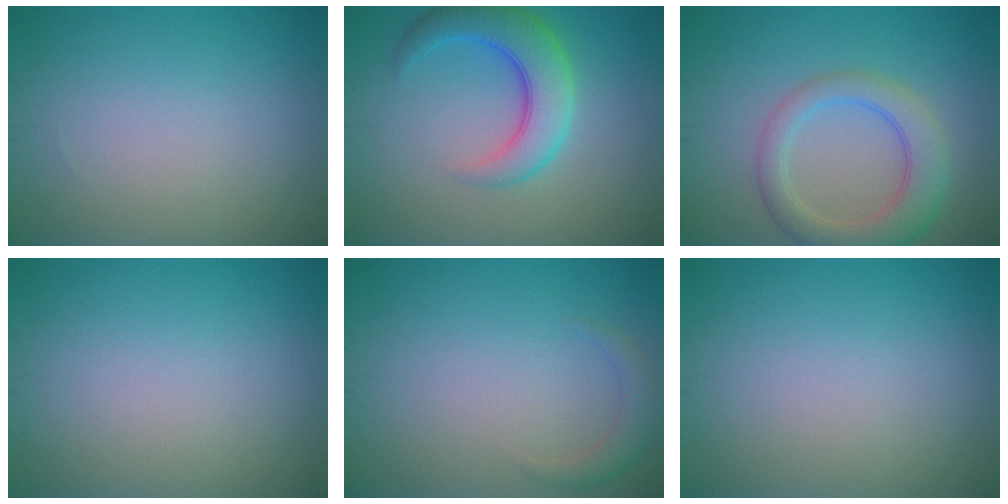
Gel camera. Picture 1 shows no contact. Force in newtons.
{"total": 5.9, "press": 5.9, "slide": 0.2}
{"total": 4.9, "press": 4.9, "slide": 0.4}
{"total": 0.0}
{"total": 1.7, "press": 1.7, "slide": 0.1}
{"total": 0.0}